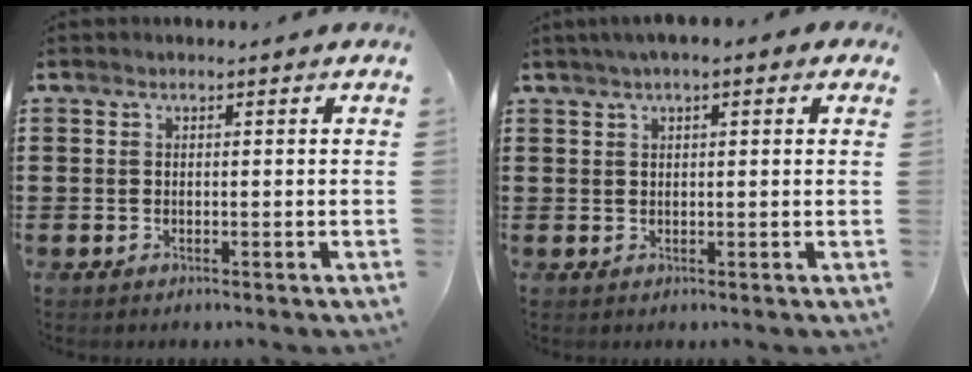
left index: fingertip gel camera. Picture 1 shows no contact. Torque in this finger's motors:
{"motor_torque": [2.14, 0.00, 1.05, 0.21]}